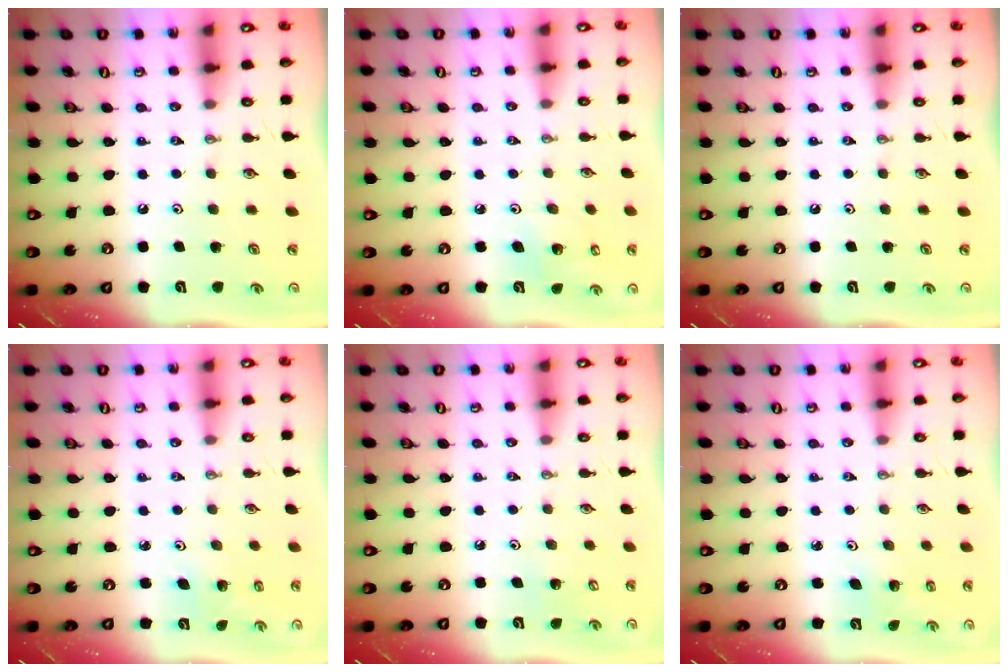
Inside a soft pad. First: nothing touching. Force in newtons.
{"total": 3.7, "press": 3.4, "slide": 1.3}
{"total": 0.0}
{"total": 1.9, "press": 1.9, "slide": 0.1}
{"total": 2.8, "press": 2.8, "slide": 0.2}
{"total": 1.9, "press": 1.9, "slide": 0.1}